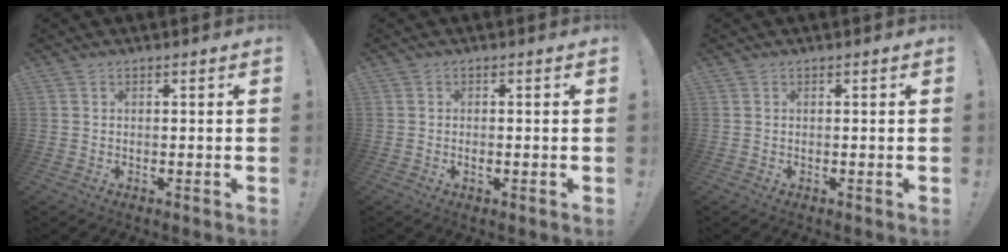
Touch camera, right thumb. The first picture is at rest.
{"total": 0.7, "force": [-0.2, 0.1, 0.7], "torque": [-0.004, -0.005, -0.005]}
{"total": 0.0}